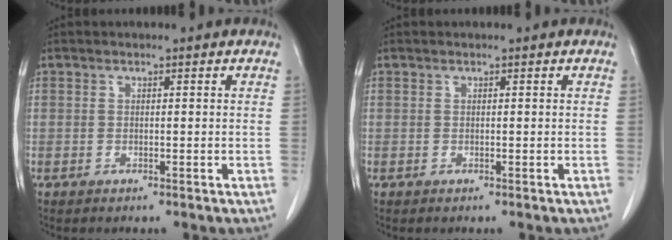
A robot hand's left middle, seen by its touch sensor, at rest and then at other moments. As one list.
[{"total": 0.0}]